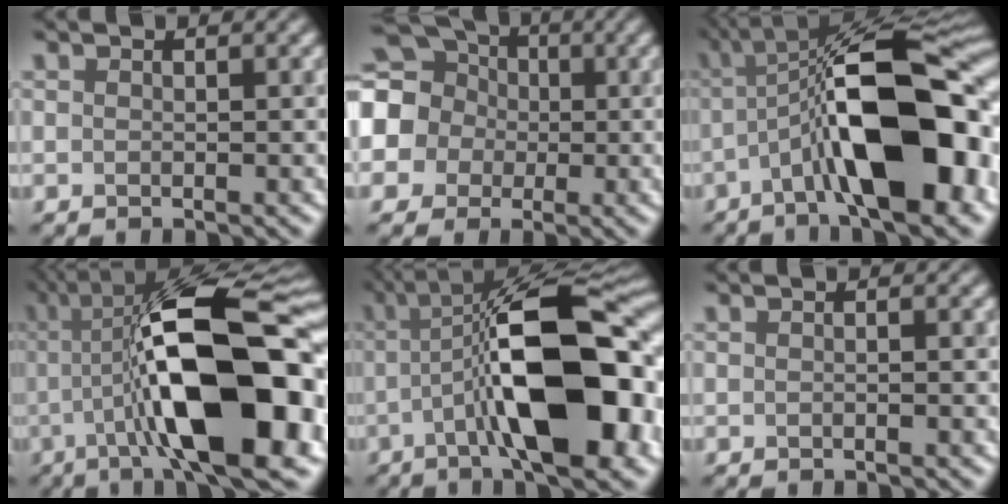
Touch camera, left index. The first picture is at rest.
{"total": 14.3, "force": [0.9, 13.2, 5.4], "torque": [-0.149, 0.011, -0.024]}
{"total": 14.1, "force": [-3.2, 4.5, 13.0], "torque": [-0.200, 0.014, -0.060]}
{"total": 17.2, "force": [-1.8, 5.6, 16.2], "torque": [-0.242, 0.027, -0.033]}
{"total": 15.3, "force": [-2.2, 5.3, 14.2], "torque": [-0.199, 0.017, -0.045]}
{"total": 0.8, "force": [-0.1, 0.2, 0.7], "torque": [-0.009, -0.004, -0.008]}